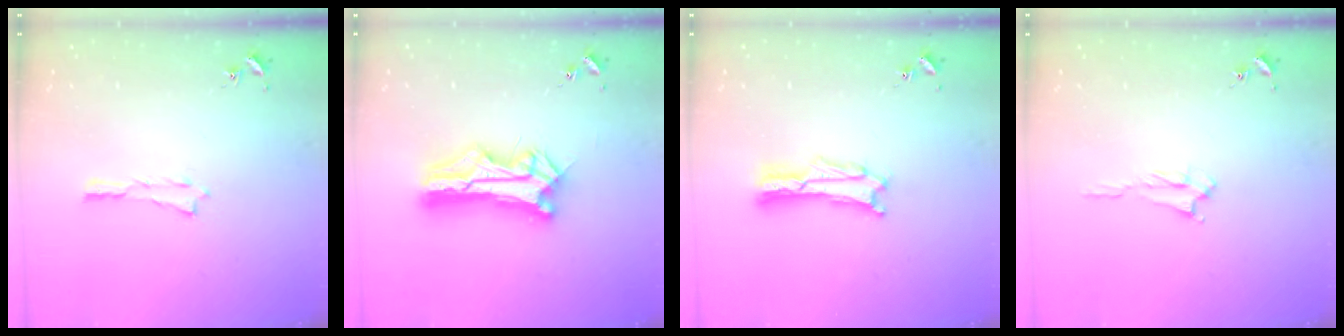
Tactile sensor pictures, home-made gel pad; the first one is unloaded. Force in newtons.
{"total": 11.6, "press": 11.6, "slide": 1.0}
{"total": 1.7, "press": 1.7, "slide": 0.3}
{"total": 2.1, "press": 2.0, "slide": 0.3}